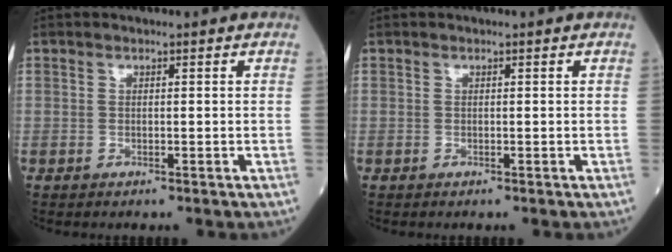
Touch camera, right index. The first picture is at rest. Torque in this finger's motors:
{"motor_torque": [0.01, -0.01, 0.02, 0.00]}